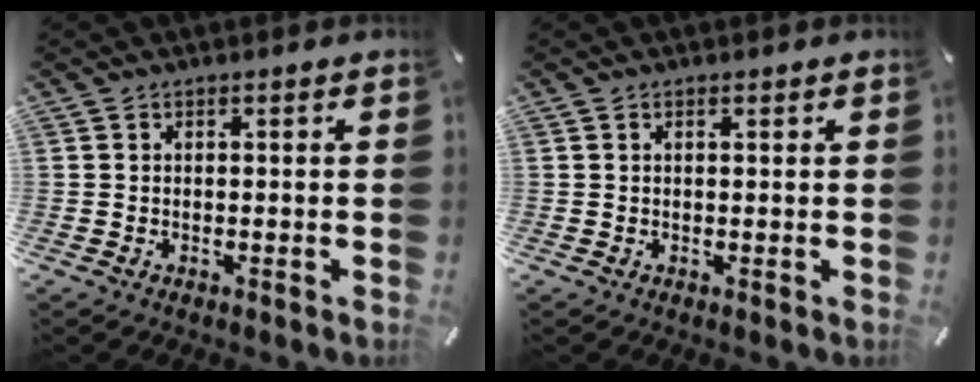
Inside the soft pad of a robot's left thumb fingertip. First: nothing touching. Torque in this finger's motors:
{"motor_torque": [-0.08, -0.37, -0.05, 0.14, -0.02]}